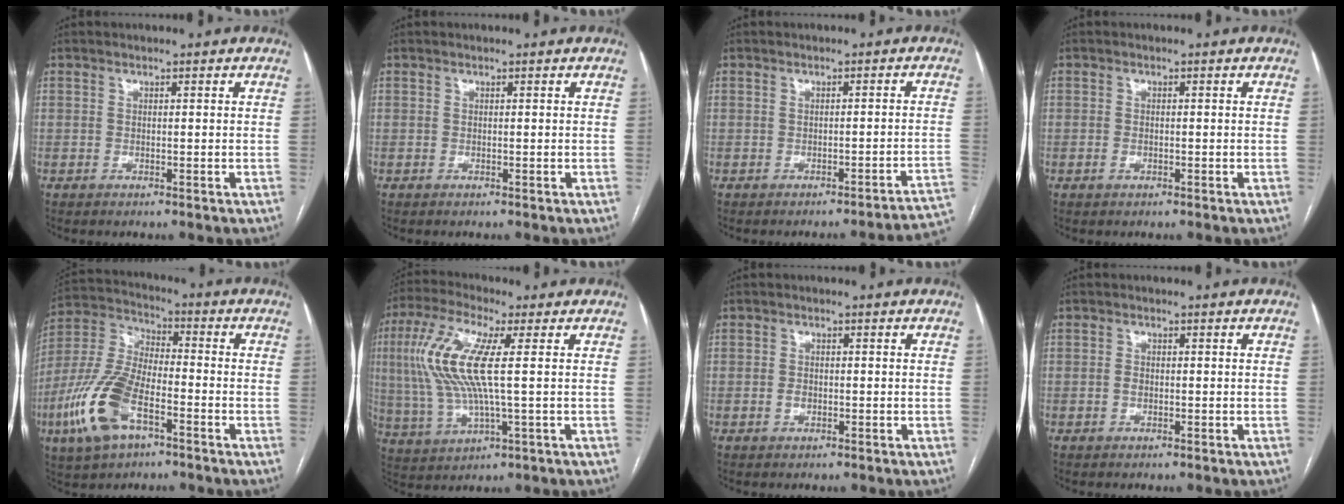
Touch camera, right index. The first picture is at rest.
{"total": 0.0}
{"total": 6.4, "force": [-5.6, -0.5, 3.1], "torque": [-0.011, 0.007, -0.058]}
{"total": 1.0, "force": [-0.4, 0.6, 0.7], "torque": [-0.017, 0.000, -0.005]}
{"total": 14.6, "force": [-6.4, 6.1, 11.7], "torque": [-0.272, -0.001, -0.122]}
{"total": 12.6, "force": [1.9, 2.3, 12.2], "torque": [-0.286, 0.014, 0.034]}
{"total": 1.3, "force": [-0.4, 0.8, 1.0], "torque": [-0.019, 0.002, -0.006]}
{"total": 1.2, "force": [-0.3, 0.7, 0.9], "torque": [-0.017, 0.002, -0.005]}